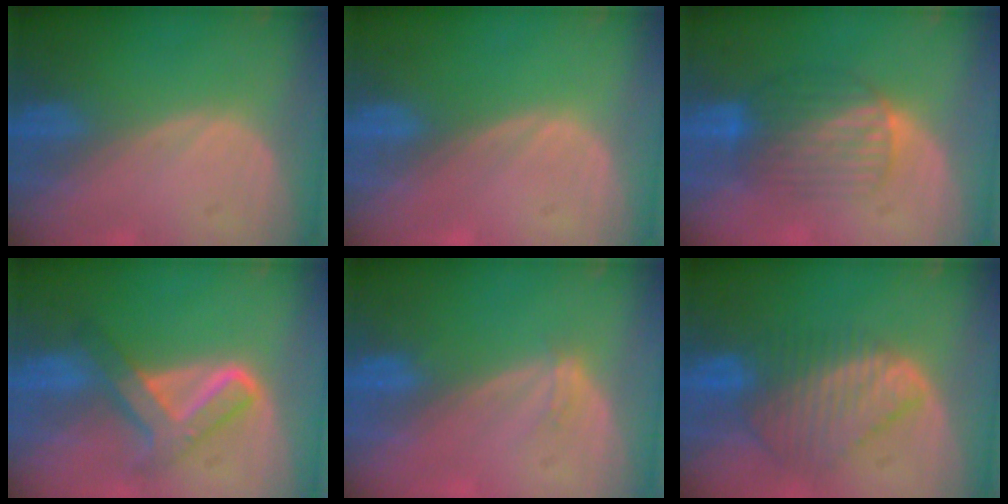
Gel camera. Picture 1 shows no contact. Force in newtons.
{"total": 0.0}
{"total": 6.4, "press": 6.3, "slide": 1.1}
{"total": 6.4, "press": 6.4, "slide": 0.4}
{"total": 1.5, "press": 1.1, "slide": 1.0}
{"total": 8.6, "press": 7.5, "slide": 4.1}